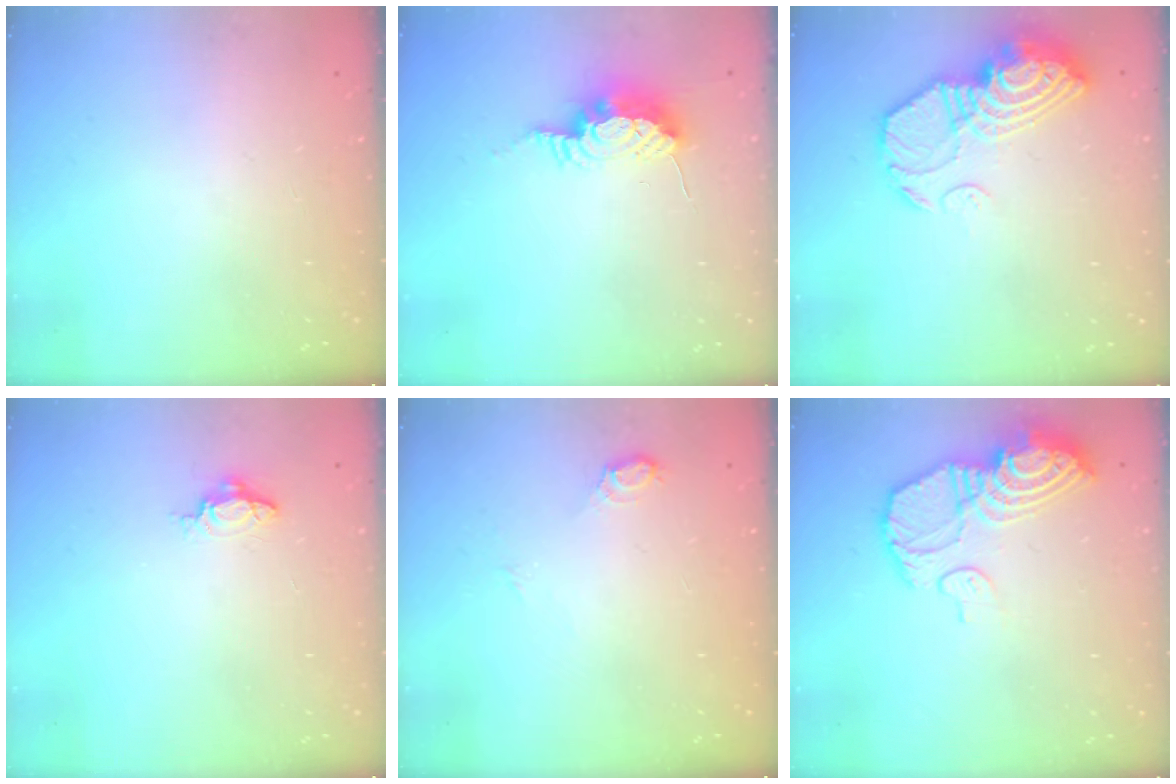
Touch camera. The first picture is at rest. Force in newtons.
{"total": 8.8, "press": 8.8, "slide": 0.5}
{"total": 15.6, "press": 15.5, "slide": 1.8}
{"total": 4.4, "press": 4.4, "slide": 0.5}
{"total": 5.7, "press": 5.7, "slide": 0.5}
{"total": 15.7, "press": 15.6, "slide": 1.7}